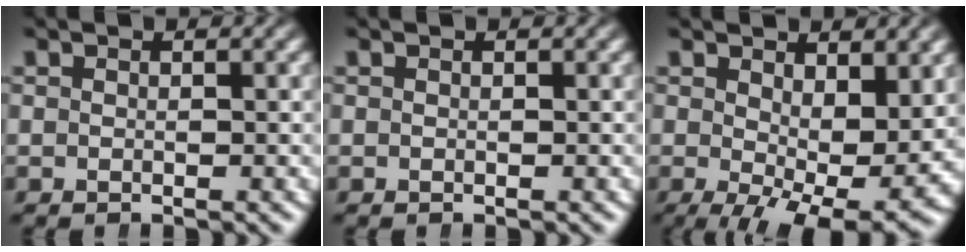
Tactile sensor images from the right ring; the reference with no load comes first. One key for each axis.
{"total": 0.0}
{"total": 6.7, "fx": -1.4, "fy": 2.9, "fz": 5.9, "tx": -0.084, "ty": -0.053, "tz": 0.004}